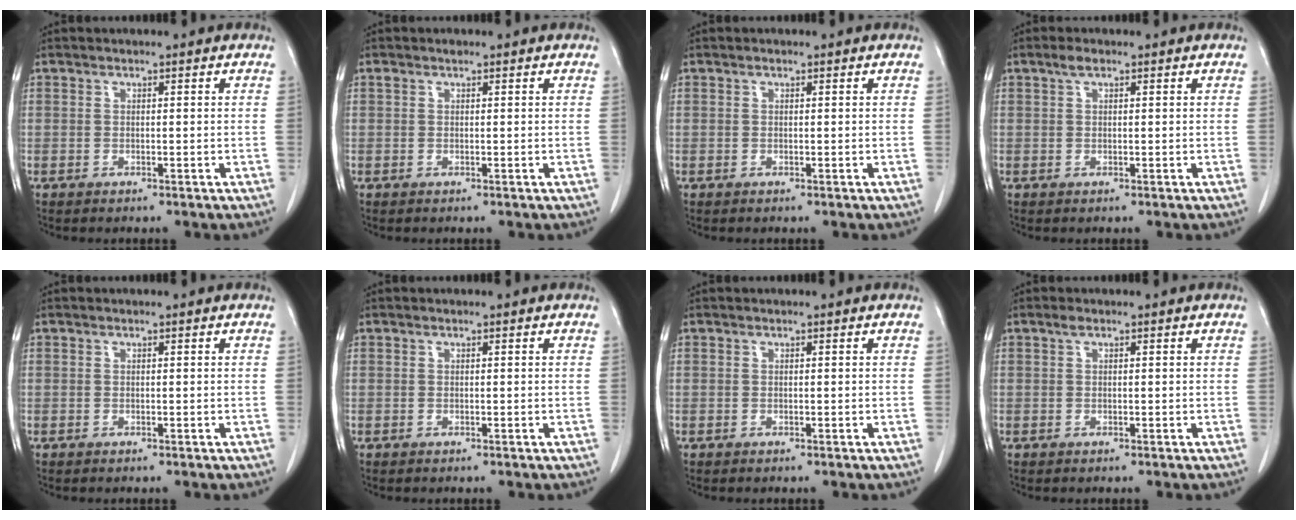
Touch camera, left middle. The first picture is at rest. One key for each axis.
{"total": 0.6, "fx": 0.5, "fy": 0.3, "fz": 0.3, "tx": -0.016, "ty": 0.015, "tz": 0.010}
{"total": 0.0}
{"total": 1.4, "fx": 0.8, "fy": 0.5, "fz": 1.0, "tx": -0.020, "ty": 0.009, "tz": 0.014}
{"total": 0.0}
{"total": 0.0}
{"total": 0.0}
{"total": 0.6, "fx": 0.3, "fy": 0.2, "fz": 0.4, "tx": -0.008, "ty": 0.006, "tz": 0.004}